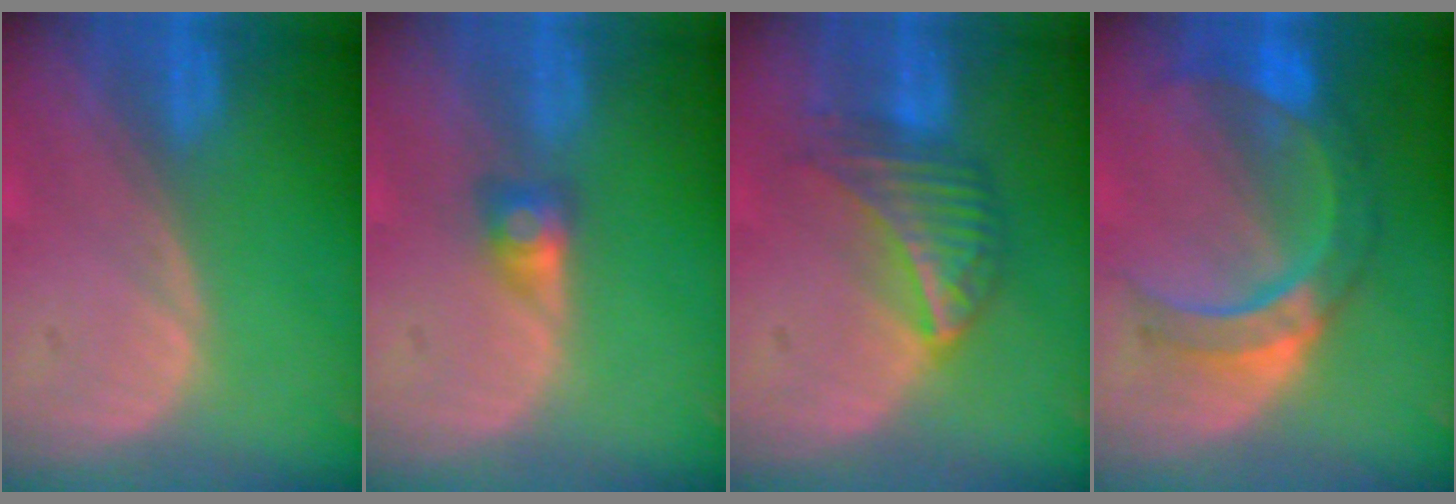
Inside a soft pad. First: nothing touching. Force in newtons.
{"total": 2.6, "press": 2.4, "slide": 1.0}
{"total": 6.4, "press": 6.3, "slide": 1.5}
{"total": 8.3, "press": 7.9, "slide": 2.5}